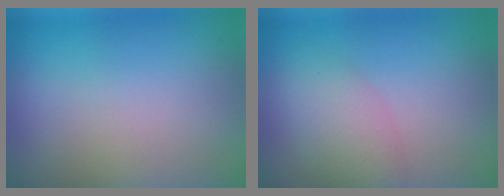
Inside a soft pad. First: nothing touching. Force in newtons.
{"total": 3.4, "press": 3.4, "slide": 0.0}